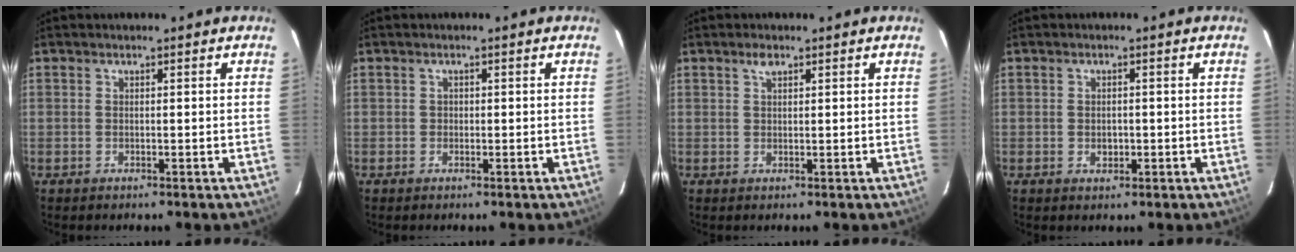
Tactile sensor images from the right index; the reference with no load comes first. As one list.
[{"total": 0.7, "force": [-0.2, 0.6, 0.0], "torque": [0.003, 0.001, -0.005]}, {"total": 1.6, "force": [1.0, 0.8, 1.0], "torque": [-0.018, 0.005, 0.017]}, {"total": 2.1, "force": [-0.4, 1.7, 1.2], "torque": [-0.017, 0.002, -0.005]}]